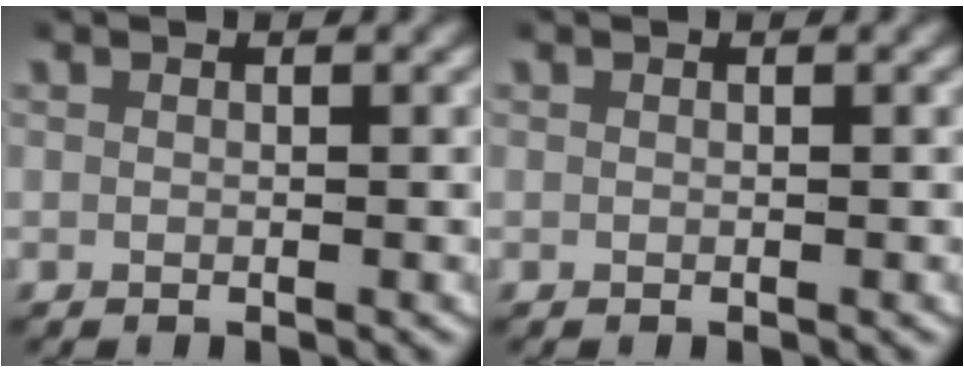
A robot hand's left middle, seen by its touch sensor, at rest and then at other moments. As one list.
[{"total": 0.0}]